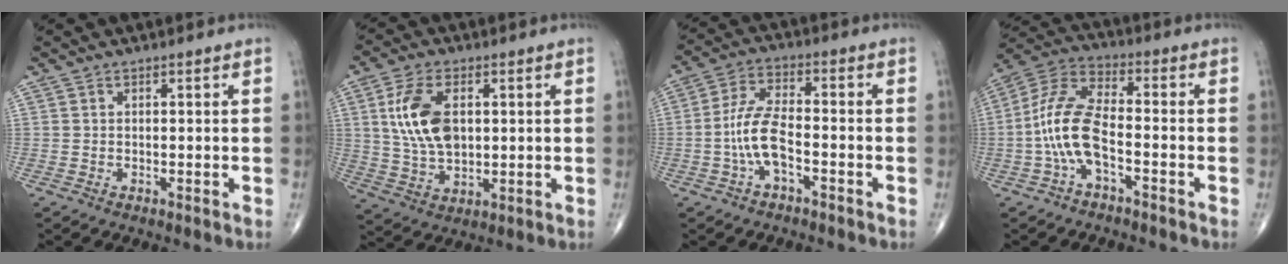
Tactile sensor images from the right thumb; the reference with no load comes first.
{"total": 11.5, "force": [2.3, 6.6, 9.2], "torque": [-0.173, -0.005, 0.047]}
{"total": 8.1, "force": [-2.6, 3.5, 6.9], "torque": [-0.144, 0.034, -0.053]}
{"total": 11.4, "force": [-3.1, 5.0, 9.8], "torque": [-0.209, 0.043, -0.067]}